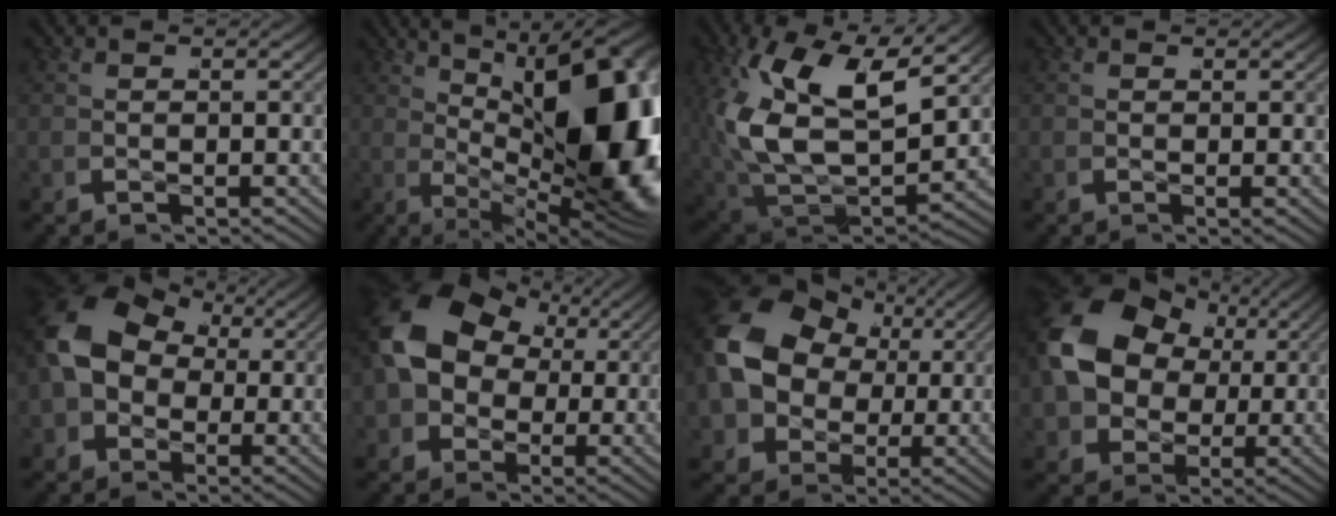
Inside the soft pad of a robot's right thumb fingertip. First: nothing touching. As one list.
[{"total": 21.5, "force": [0.3, 10.7, 18.7], "torque": [-0.259, -0.041, 0.034]}, {"total": 13.4, "force": [0.2, 8.4, 10.4], "torque": [-0.261, -0.058, 0.036]}, {"total": 1.0, "force": [0.0, 0.5, 0.8], "torque": [-0.009, -0.008, 0.007]}, {"total": 11.8, "force": [0.9, 9.6, 7.0], "torque": [-0.172, -0.033, 0.029]}, {"total": 13.2, "force": [1.1, 10.4, 8.0], "torque": [-0.194, -0.035, 0.034]}, {"total": 13.7, "force": [1.3, 10.5, 8.6], "torque": [-0.221, -0.044, 0.040]}, {"total": 14.1, "force": [1.8, 10.6, 9.2], "torque": [-0.230, -0.044, 0.050]}]